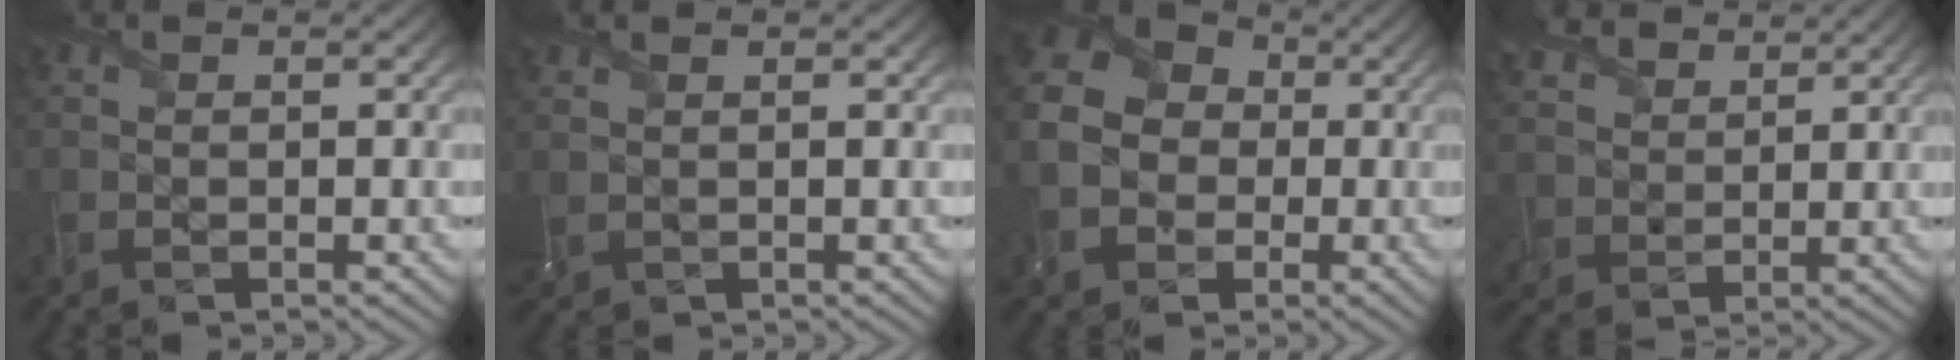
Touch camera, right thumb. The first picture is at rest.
{"total": 1.7, "force": [0.9, 0.6, 1.2], "torque": [-0.039, 0.005, 0.021]}
{"total": 13.9, "force": [-2.2, 12.3, 6.2], "torque": [-0.183, -0.018, -0.062]}
{"total": 6.8, "force": [4.6, 4.3, 2.5], "torque": [-0.079, 0.012, 0.082]}